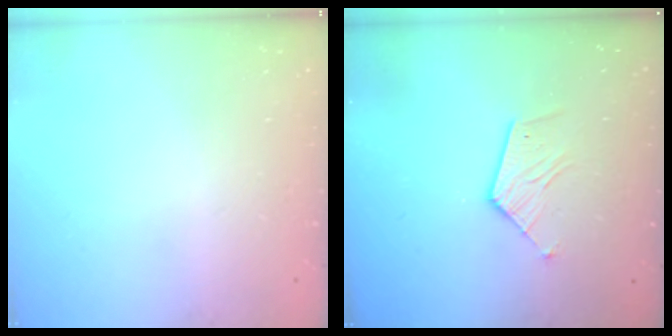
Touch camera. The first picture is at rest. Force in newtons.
{"total": 7.8, "press": 7.8, "slide": 0.3}